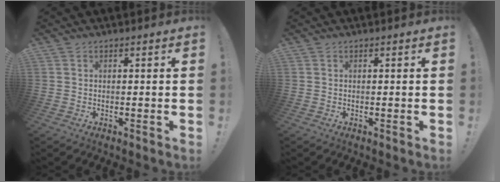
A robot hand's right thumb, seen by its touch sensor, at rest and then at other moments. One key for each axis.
{"total": 0.0}